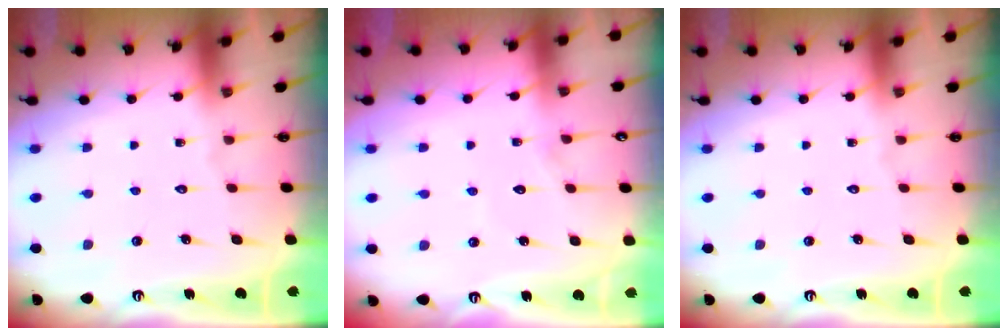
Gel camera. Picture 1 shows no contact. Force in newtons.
{"total": 5.4, "press": 5.4, "slide": 0.5}
{"total": 0.0}